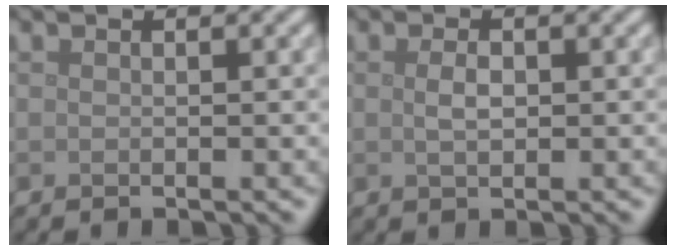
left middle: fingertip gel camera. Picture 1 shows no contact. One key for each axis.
{"total": 1.5, "fx": 0.2, "fy": 0.8, "fz": 1.3, "tx": -0.029, "ty": 0.000, "tz": 0.004}